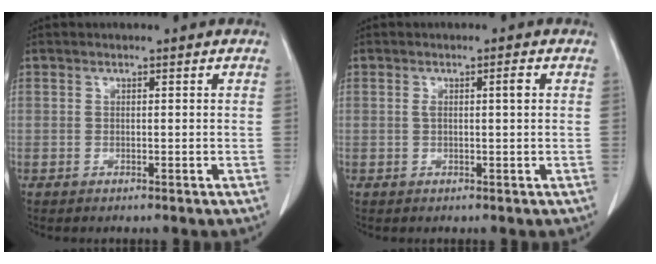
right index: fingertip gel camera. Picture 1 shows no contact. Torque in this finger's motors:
{"motor_torque": [-0.02, 0.09, 0.03, 0.01]}